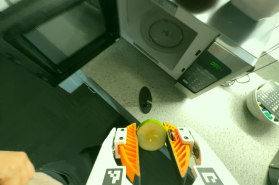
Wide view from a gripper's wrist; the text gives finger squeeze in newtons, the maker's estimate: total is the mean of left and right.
{"total": 11.2, "left": 11.1, "right": 11.4}